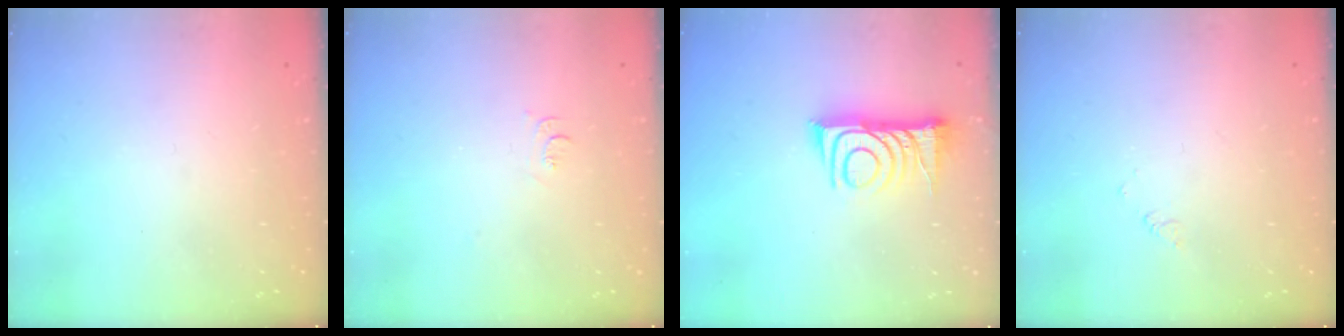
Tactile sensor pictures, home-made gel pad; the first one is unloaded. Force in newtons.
{"total": 4.2, "press": 4.1, "slide": 0.7}
{"total": 12.5, "press": 12.5, "slide": 0.9}
{"total": 1.7, "press": 1.7, "slide": 0.3}